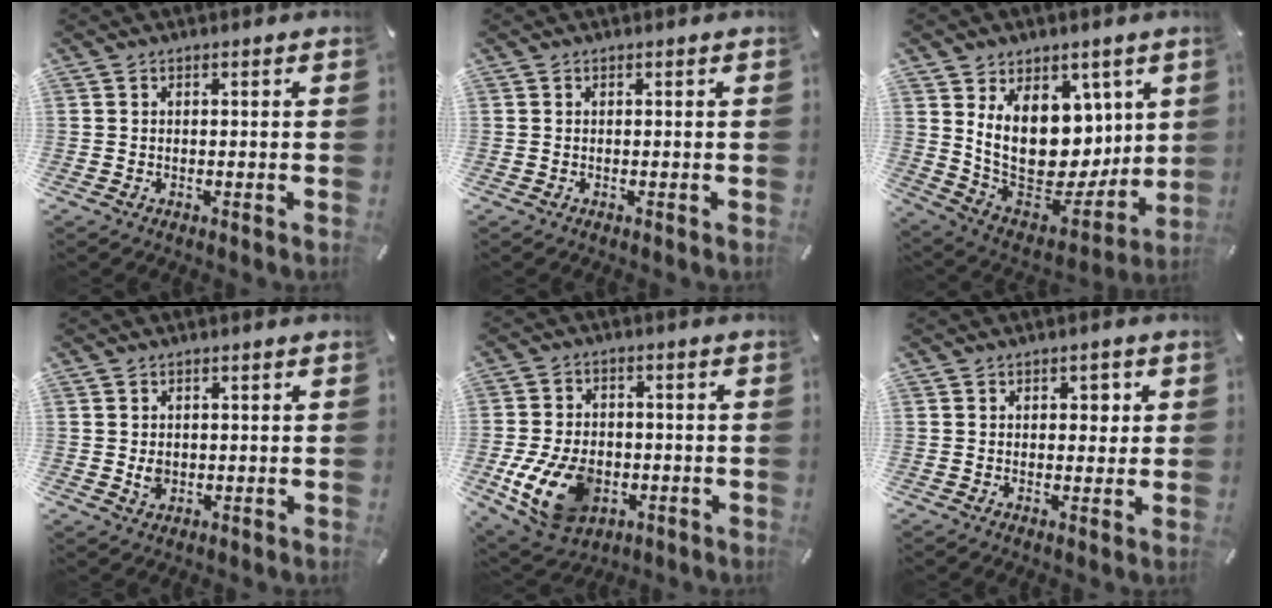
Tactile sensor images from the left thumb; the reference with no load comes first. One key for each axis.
{"total": 0.0}
{"total": 19.6, "fx": 4.4, "fy": 14.4, "fz": 12.6, "tx": -0.236, "ty": -0.061, "tz": 0.089}
{"total": 2.7, "fx": 0.0, "fy": 2.4, "fz": 1.2, "tx": -0.008, "ty": -0.003, "tz": -0.004}
{"total": 14.4, "fx": -4.1, "fy": 10.1, "fz": 9.4, "tx": -0.195, "ty": 0.006, "tz": -0.074}
{"total": 2.7, "fx": 0.6, "fy": 2.0, "fz": 1.7, "tx": -0.012, "ty": -0.002, "tz": 0.002}